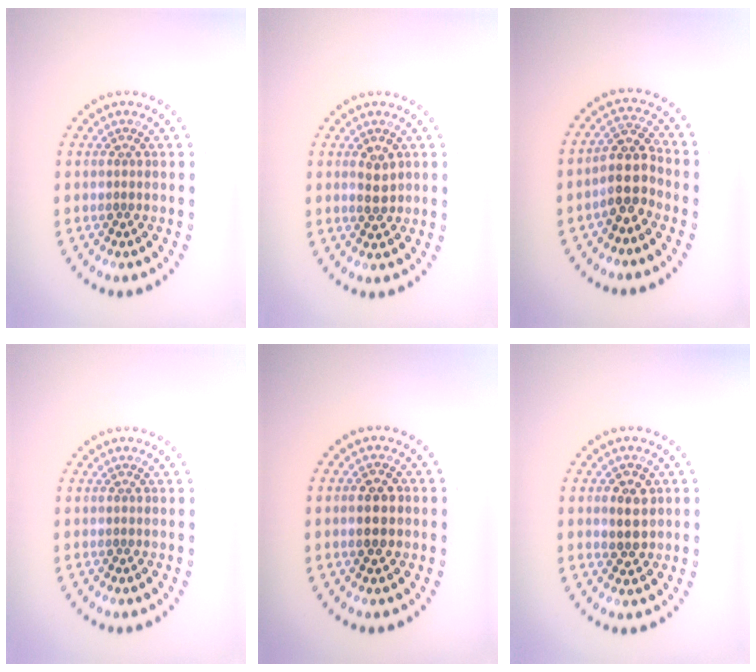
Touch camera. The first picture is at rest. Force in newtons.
{"total": 1.8, "press": 1.8, "slide": 0.4}
{"total": 3.4, "press": 3.0, "slide": 1.7}
{"total": 0.0}
{"total": 2.6, "press": 2.6, "slide": 0.2}
{"total": 2.7, "press": 2.6, "slide": 0.6}